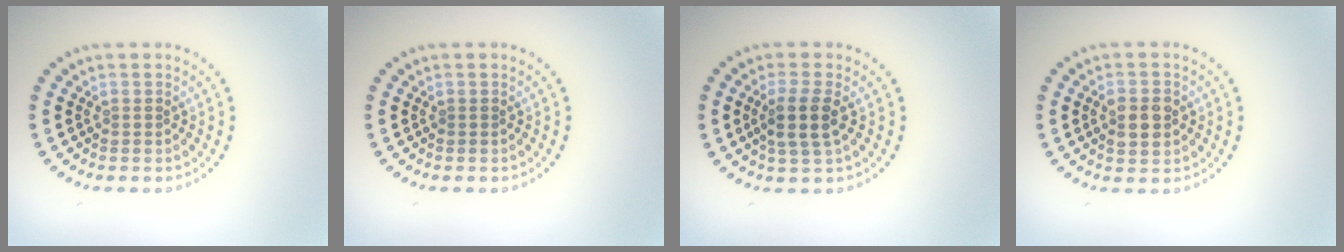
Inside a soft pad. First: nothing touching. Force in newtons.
{"total": 0.0}
{"total": 2.9, "press": 2.5, "slide": 1.4}
{"total": 2.8, "press": 2.8, "slide": 0.2}